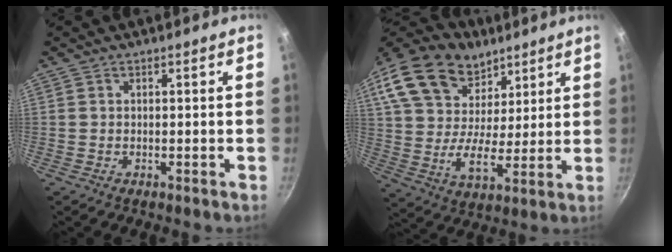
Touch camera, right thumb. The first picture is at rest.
{"total": 25.7, "force": [15.5, 16.4, 12.2], "torque": [-0.241, -0.016, 0.278]}